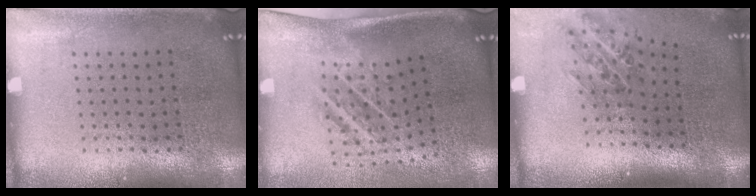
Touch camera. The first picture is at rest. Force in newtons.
{"total": 1.9, "press": 1.2, "slide": 1.5}
{"total": 1.1, "press": 1.0, "slide": 0.6}